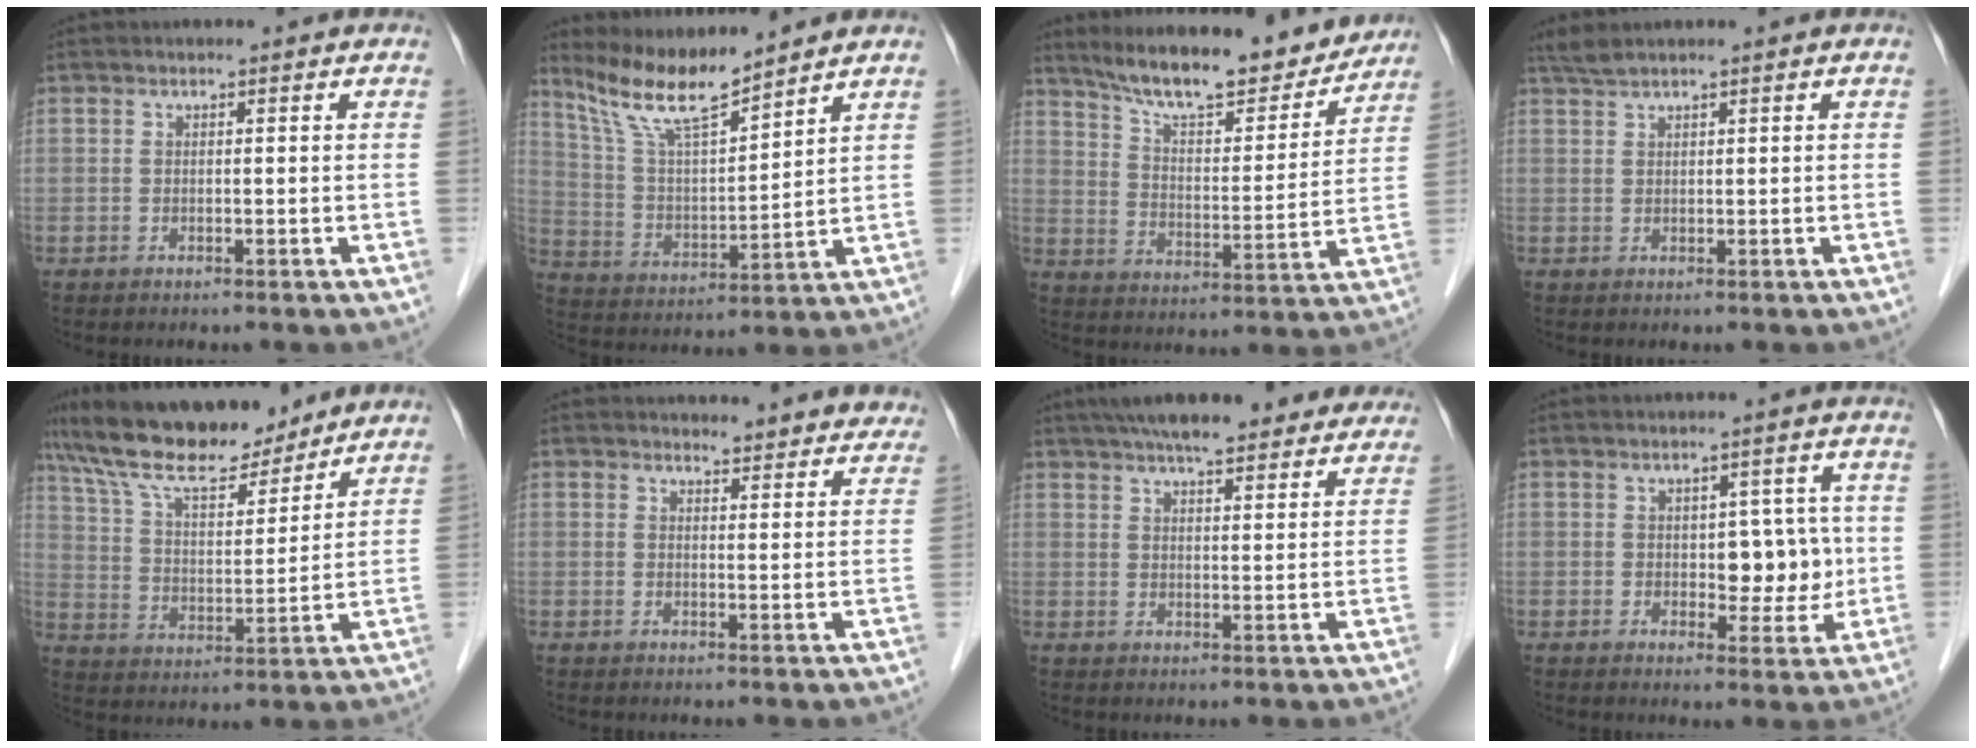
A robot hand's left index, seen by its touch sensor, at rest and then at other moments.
{"total": 10.2, "force": [9.2, 0.4, 4.5], "torque": [-0.100, 0.001, 0.181]}
{"total": 17.7, "force": [15.8, 3.2, 7.3], "torque": [-0.113, -0.009, 0.237]}
{"total": 1.9, "force": [1.7, -0.2, 0.8], "torque": [-0.020, 0.016, 0.040]}
{"total": 15.5, "force": [13.3, 3.7, 7.0], "torque": [-0.133, 0.023, 0.240]}
{"total": 8.0, "force": [7.8, 2.1, 0.5], "torque": [0.029, -0.006, 0.061]}
{"total": 17.0, "force": [14.4, 3.6, 8.3], "torque": [-0.123, 0.040, 0.191]}
{"total": 5.6, "force": [0.1, 3.5, 4.3], "torque": [-0.046, 0.011, 0.008]}